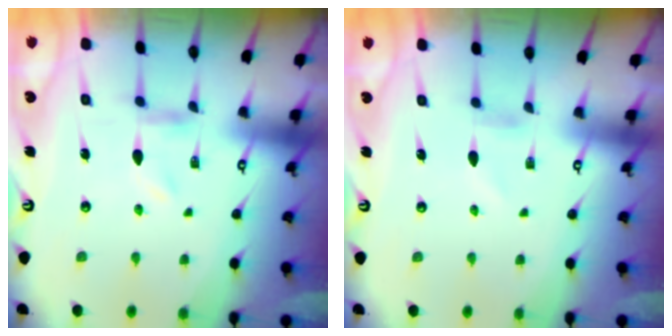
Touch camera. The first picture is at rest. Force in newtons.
{"total": 0.8, "press": 0.8, "slide": 0.1}